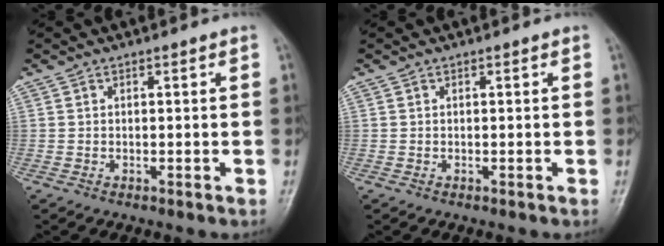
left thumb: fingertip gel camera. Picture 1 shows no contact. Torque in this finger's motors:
{"motor_torque": [0.00, 0.00, 0.00, 0.00, 0.00]}